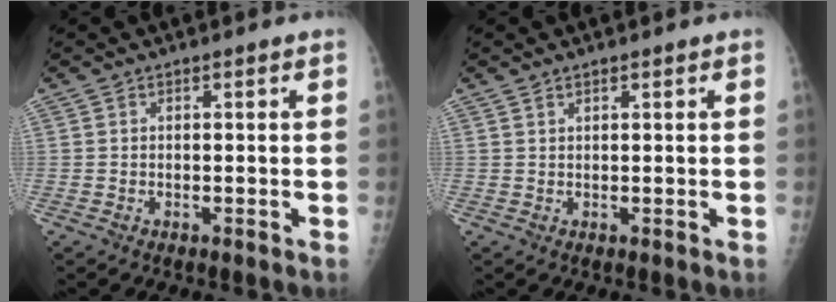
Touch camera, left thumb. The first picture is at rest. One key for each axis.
{"total": 0.6, "fx": 0.6, "fy": 0.2, "fz": 0.1, "tx": -0.003, "ty": -0.004, "tz": 0.011}